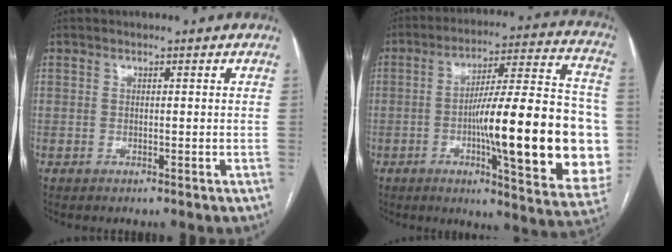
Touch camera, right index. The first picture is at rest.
{"total": 25.5, "force": [-4.1, 3.8, 24.9], "torque": [-0.292, 0.014, -0.052]}